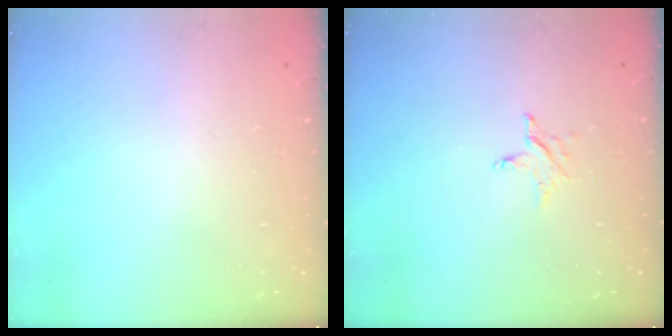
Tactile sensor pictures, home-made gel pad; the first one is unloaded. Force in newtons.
{"total": 2.4, "press": 2.4, "slide": 0.1}